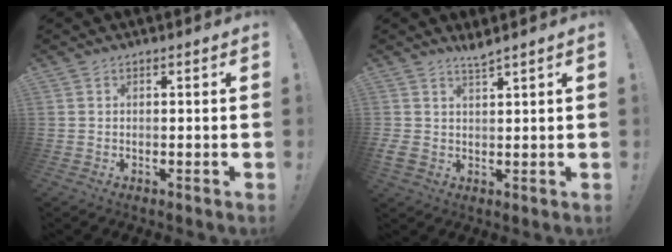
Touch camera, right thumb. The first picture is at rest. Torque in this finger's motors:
{"motor_torque": [0.33, 0.39, 0.25, 0.38, 0.07]}